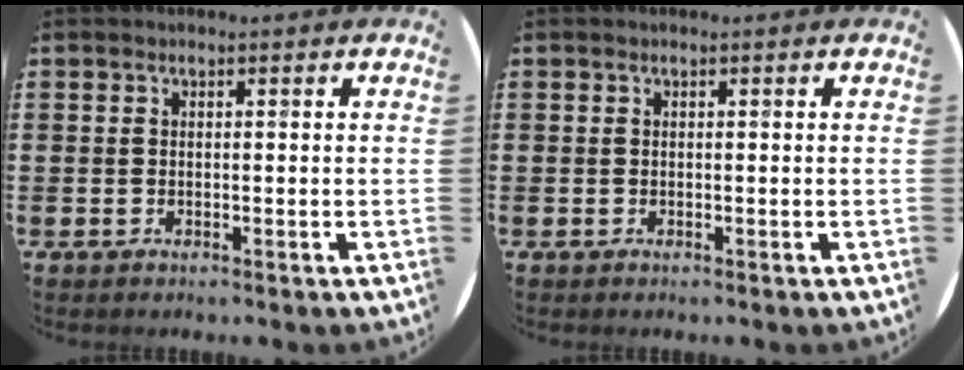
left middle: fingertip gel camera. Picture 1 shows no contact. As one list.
[{"total": 0.0}]